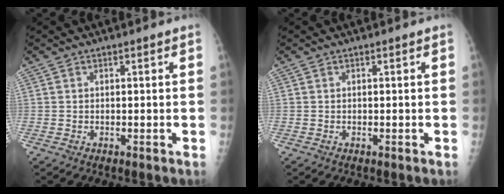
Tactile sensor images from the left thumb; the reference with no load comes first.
{"total": 0.0}